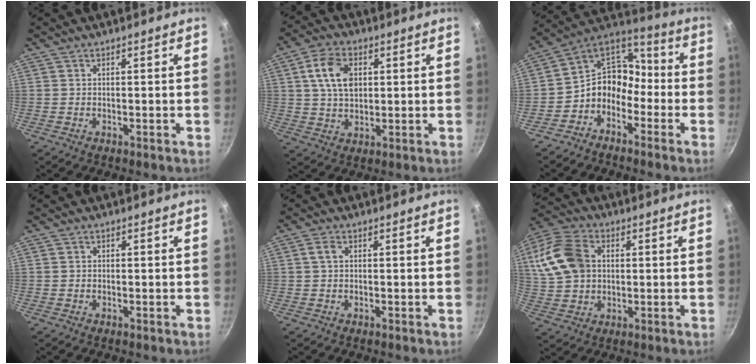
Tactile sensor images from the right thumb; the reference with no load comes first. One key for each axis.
{"total": 9.5, "fx": 2.3, "fy": 6.1, "fz": 6.8, "tx": -0.115, "ty": 0.002, "tz": 0.039}
{"total": 11.2, "fx": -4.9, "fy": 8.6, "fz": 5.2, "tx": -0.054, "ty": 0.080, "tz": -0.117}
{"total": 0.6, "fx": 0.0, "fy": 0.5, "fz": 0.2, "tx": -0.003, "ty": 0.004, "tz": 0.001}
{"total": 1.8, "fx": 0.3, "fy": 1.1, "fz": 1.4, "tx": -0.024, "ty": 0.006, "tz": 0.007}
{"total": 14.9, "fx": 2.6, "fy": 10.9, "fz": 9.8, "tx": -0.190, "ty": 0.013, "tz": 0.043}